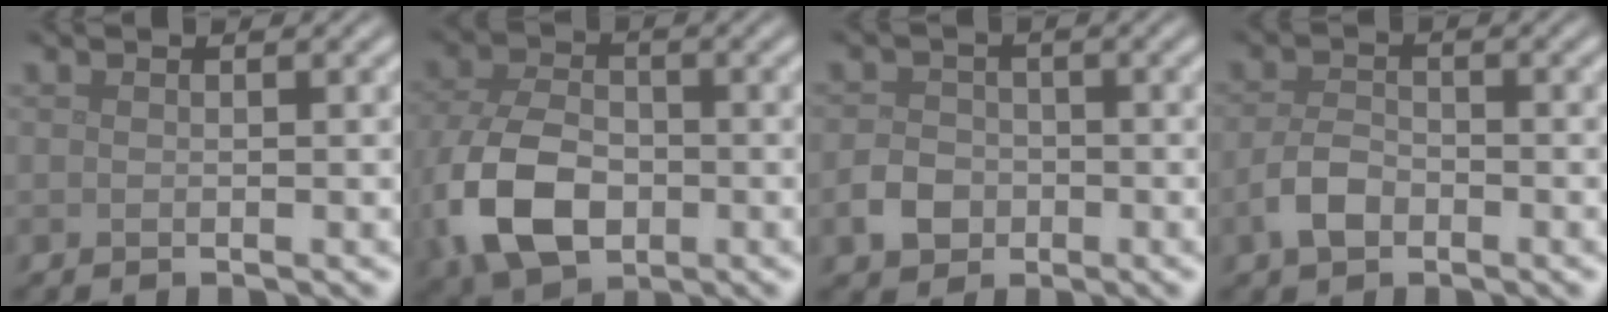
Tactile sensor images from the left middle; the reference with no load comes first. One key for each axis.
{"total": 8.9, "fx": -2.7, "fy": 5.9, "fz": 6.1, "tx": -0.151, "ty": -0.012, "tz": -0.062}
{"total": 3.0, "fx": -1.1, "fy": 2.4, "fz": 1.3, "tx": -0.021, "ty": 0.002, "tz": -0.024}
{"total": 2.8, "fx": -1.4, "fy": 1.7, "fz": 1.7, "tx": -0.034, "ty": 0.003, "tz": -0.033}